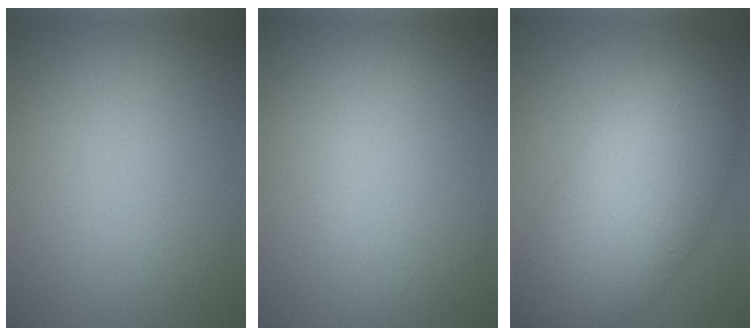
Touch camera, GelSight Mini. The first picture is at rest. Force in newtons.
{"total": 0.0}
{"total": 9.9, "press": 9.9, "slide": 0.6}